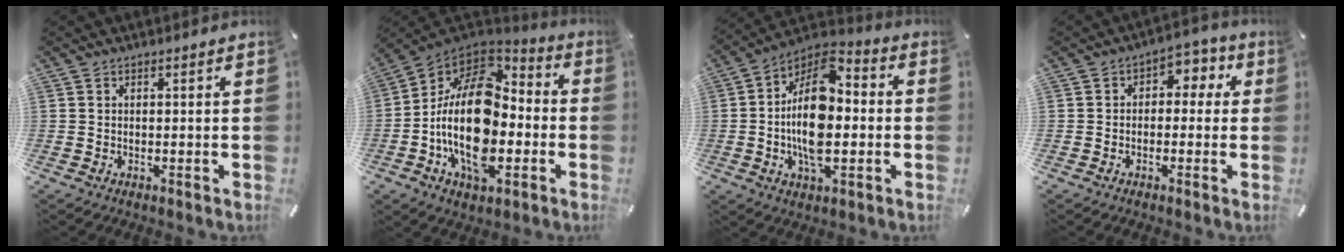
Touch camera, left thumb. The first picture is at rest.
{"total": 23.9, "force": [-4.2, 14.5, 18.6], "torque": [-0.363, 0.015, -0.072]}
{"total": 17.0, "force": [-2.0, 9.7, 13.8], "torque": [-0.268, 0.005, -0.039]}
{"total": 4.3, "force": [-0.6, 3.5, 2.6], "torque": [-0.029, 0.007, -0.021]}